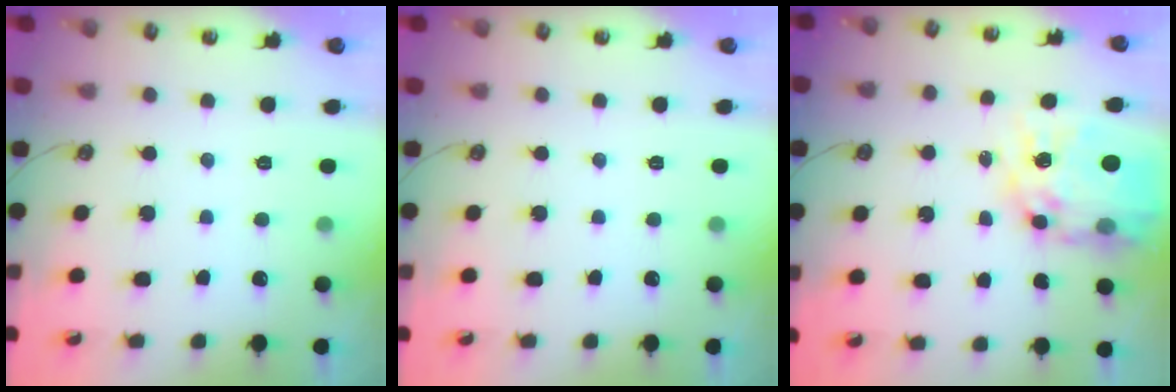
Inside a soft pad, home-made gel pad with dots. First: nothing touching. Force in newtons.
{"total": 0.0}
{"total": 17.0, "press": 16.9, "slide": 1.7}